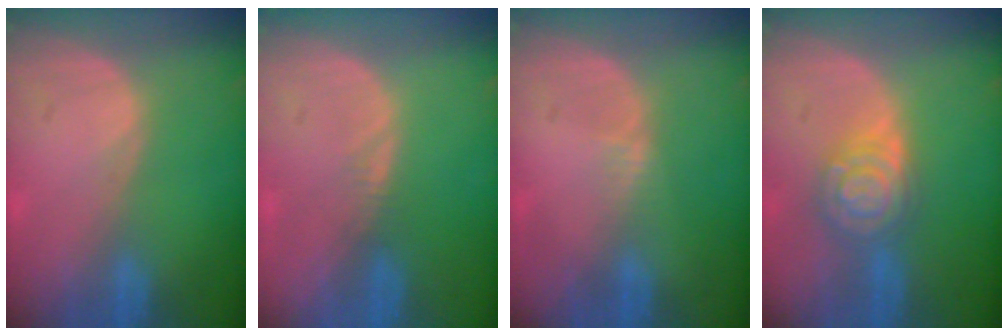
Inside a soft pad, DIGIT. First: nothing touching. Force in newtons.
{"total": 0.8, "press": 0.8, "slide": 0.1}
{"total": 0.8, "press": 0.8, "slide": 0.4}
{"total": 6.6, "press": 6.5, "slide": 0.5}